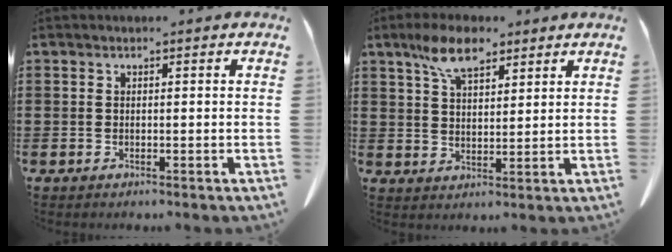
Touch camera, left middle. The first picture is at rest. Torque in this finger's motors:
{"motor_torque": [2.14, 0.00, 0.75, 0.21]}